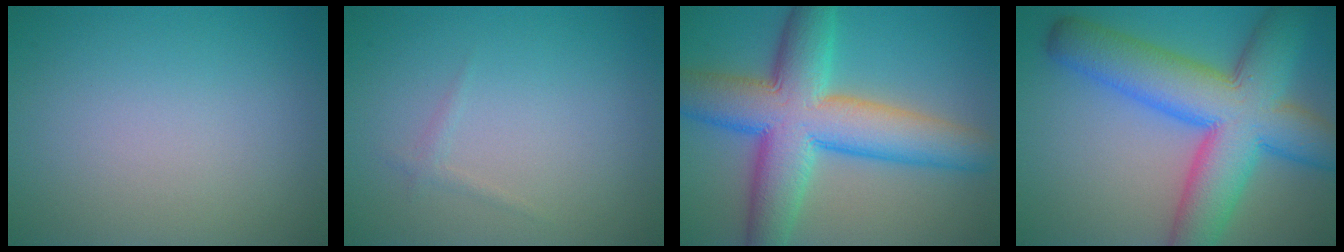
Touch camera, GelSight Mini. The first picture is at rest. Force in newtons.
{"total": 0.6, "press": 0.6, "slide": 0.1}
{"total": 11.4, "press": 11.4, "slide": 0.1}
{"total": 12.1, "press": 12.1, "slide": 0.3}